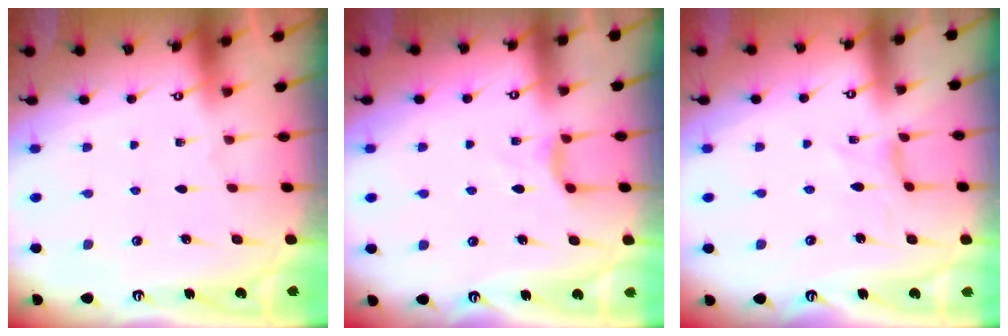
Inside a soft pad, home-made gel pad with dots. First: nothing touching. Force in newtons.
{"total": 4.2, "press": 4.2, "slide": 0.7}
{"total": 0.0}